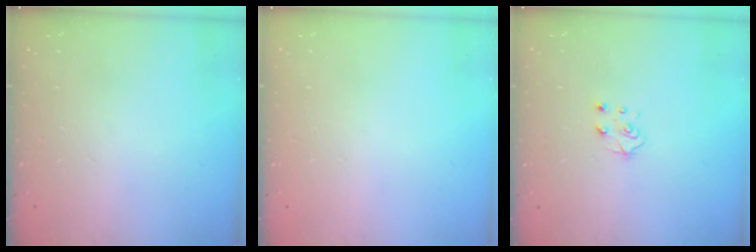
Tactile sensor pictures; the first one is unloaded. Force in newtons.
{"total": 0.0}
{"total": 4.3, "press": 4.3, "slide": 0.5}